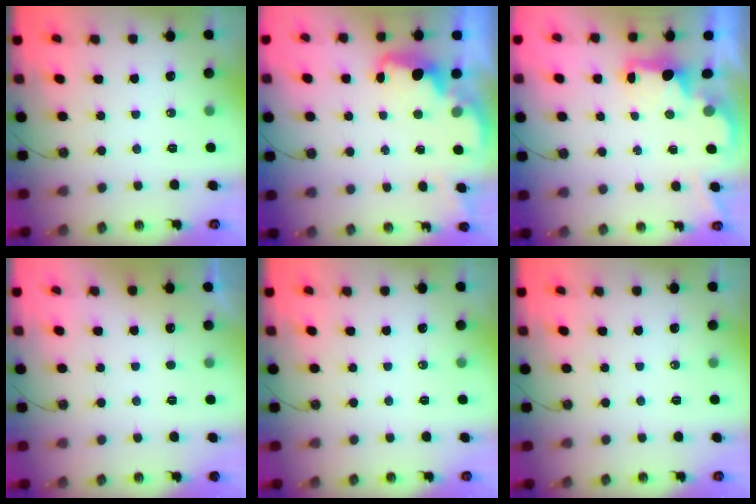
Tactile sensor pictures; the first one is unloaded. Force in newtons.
{"total": 2.1, "press": 2.1, "slide": 0.6}
{"total": 2.2, "press": 2.0, "slide": 0.8}
{"total": 0.8, "press": 0.5, "slide": 0.6}
{"total": 0.0}
{"total": 0.0}